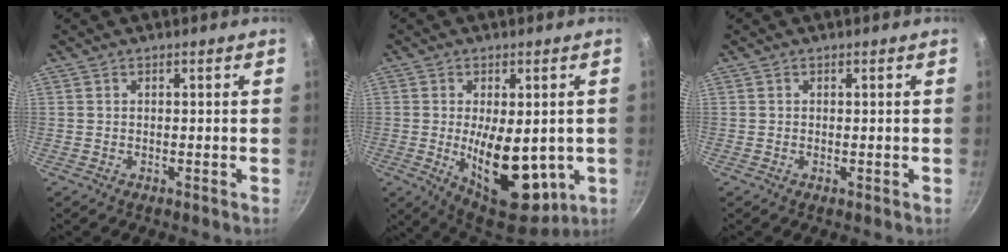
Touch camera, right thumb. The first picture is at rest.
{"total": 16.4, "force": [-2.7, 8.1, 14.0], "torque": [-0.189, -0.024, -0.014]}
{"total": 0.0}